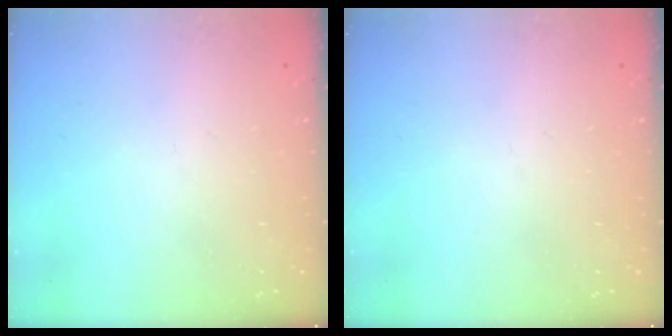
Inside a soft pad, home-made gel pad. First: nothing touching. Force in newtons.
{"total": 0.0}